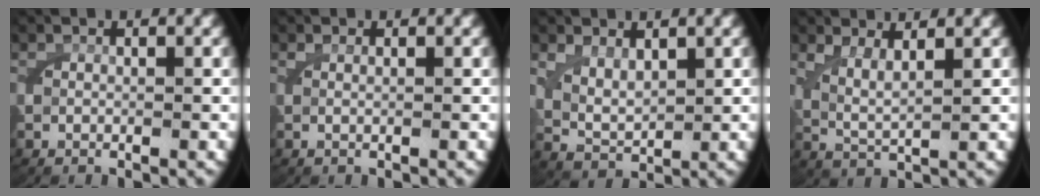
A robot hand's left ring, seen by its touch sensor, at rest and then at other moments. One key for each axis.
{"total": 0.8, "fx": 0.4, "fy": -0.1, "fz": 0.7, "tx": -0.016, "ty": -0.003, "tz": 0.009}
{"total": 3.3, "fx": 1.1, "fy": 2.3, "fz": 2.1, "tx": -0.053, "ty": -0.015, "tz": 0.028}
{"total": 3.6, "fx": 1.5, "fy": 1.6, "fz": 2.8, "tx": -0.058, "ty": -0.011, "tz": 0.030}